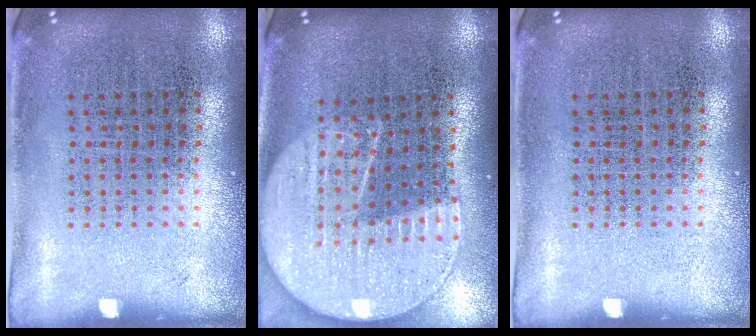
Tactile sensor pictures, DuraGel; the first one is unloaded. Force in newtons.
{"total": 2.2, "press": 1.9, "slide": 1.1}
{"total": 0.0}